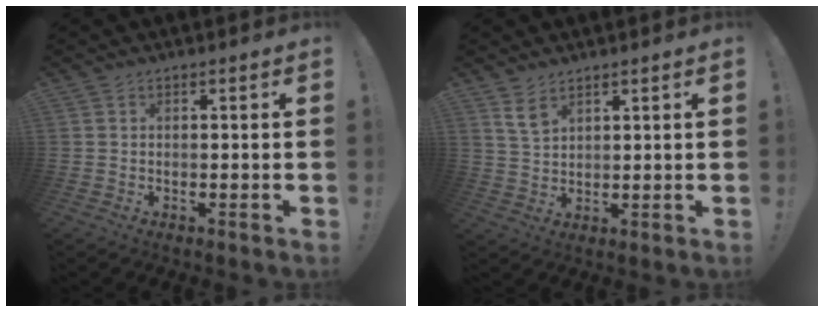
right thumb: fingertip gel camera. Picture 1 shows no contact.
{"total": 4.0, "force": [2.8, 1.9, 2.1], "torque": [-0.032, -0.017, 0.052]}